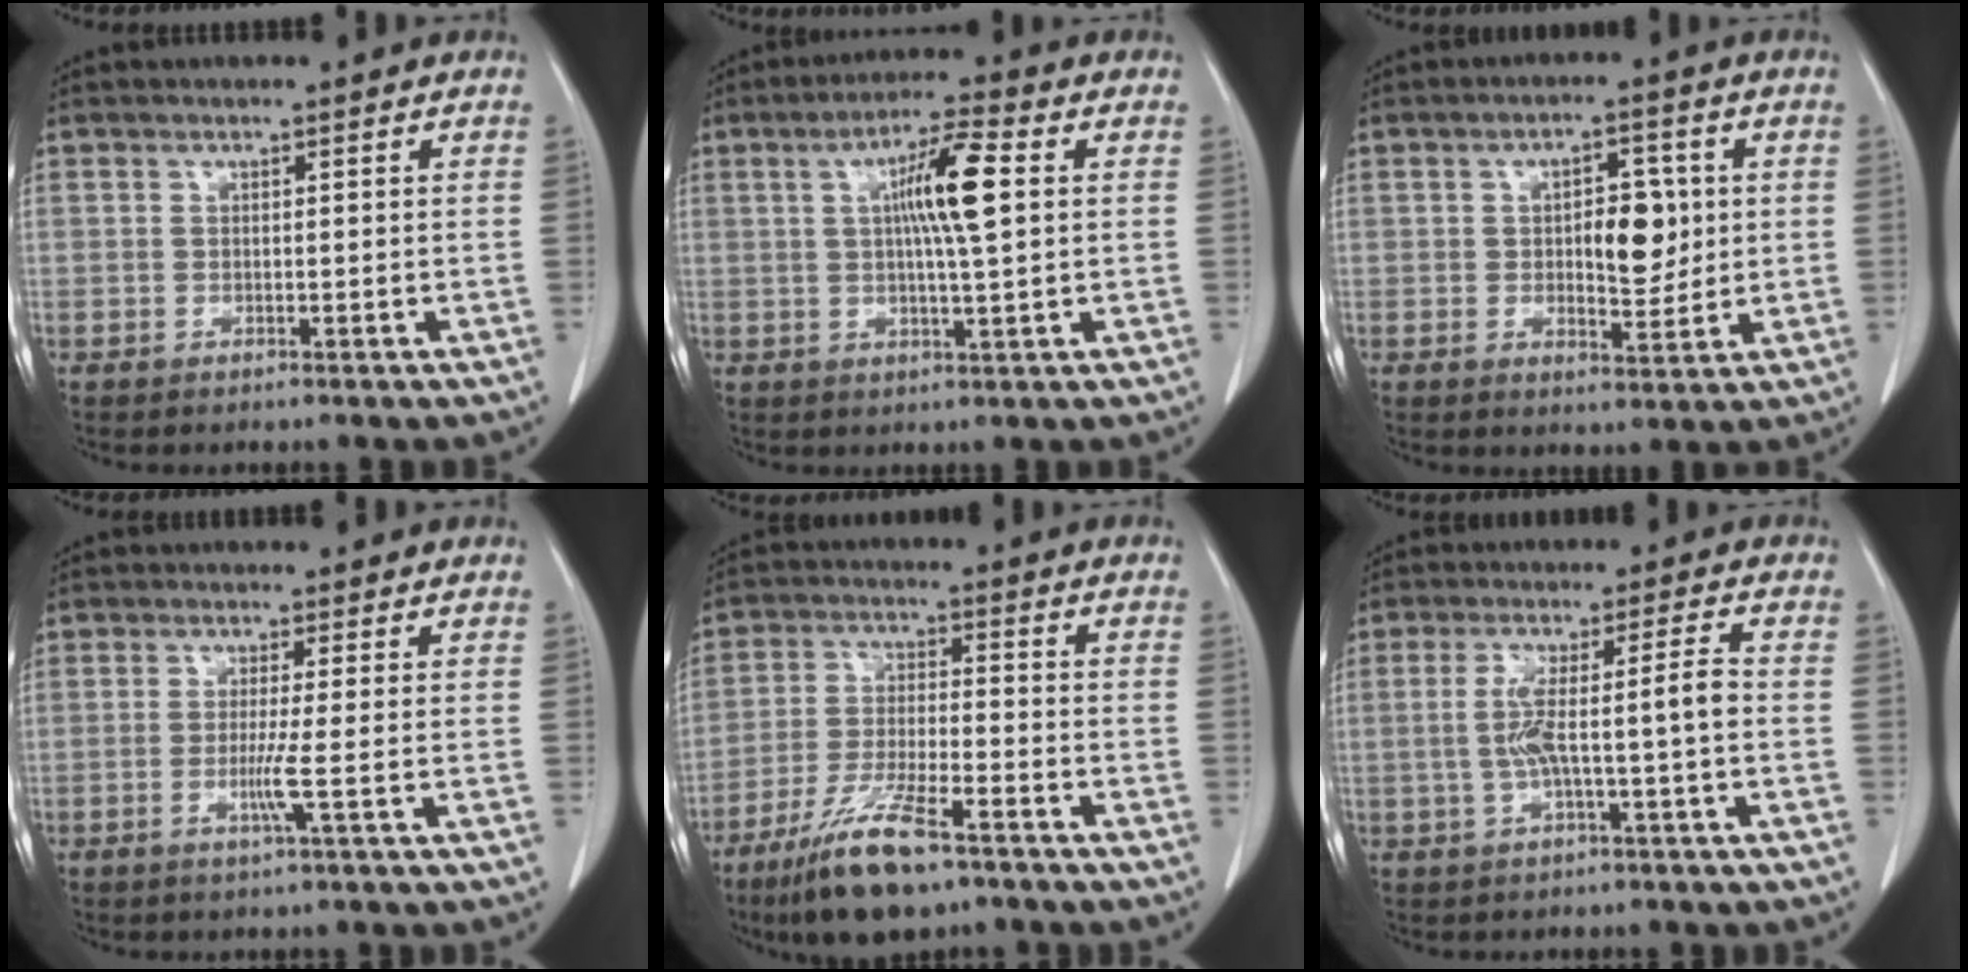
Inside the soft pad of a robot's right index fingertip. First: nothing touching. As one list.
[{"total": 8.8, "force": [1.7, 0.5, 8.6], "torque": [-0.154, 0.006, 0.026]}, {"total": 7.0, "force": [0.7, 3.1, 6.2], "torque": [-0.088, 0.004, 0.015]}, {"total": 3.2, "force": [-0.8, -1.0, 2.9], "torque": [-0.061, -0.007, -0.018]}, {"total": 11.9, "force": [-8.1, 2.2, 8.5], "torque": [-0.165, -0.027, -0.144]}, {"total": 6.7, "force": [-1.0, -0.3, 6.6], "torque": [-0.130, 0.019, -0.014]}]